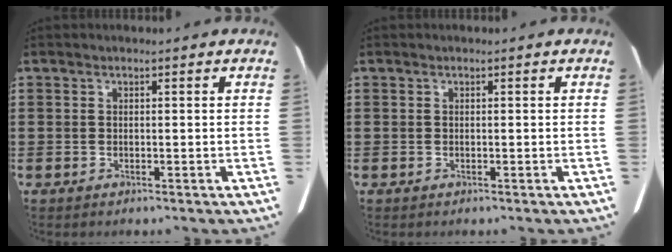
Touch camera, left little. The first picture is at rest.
{"total": 0.0}